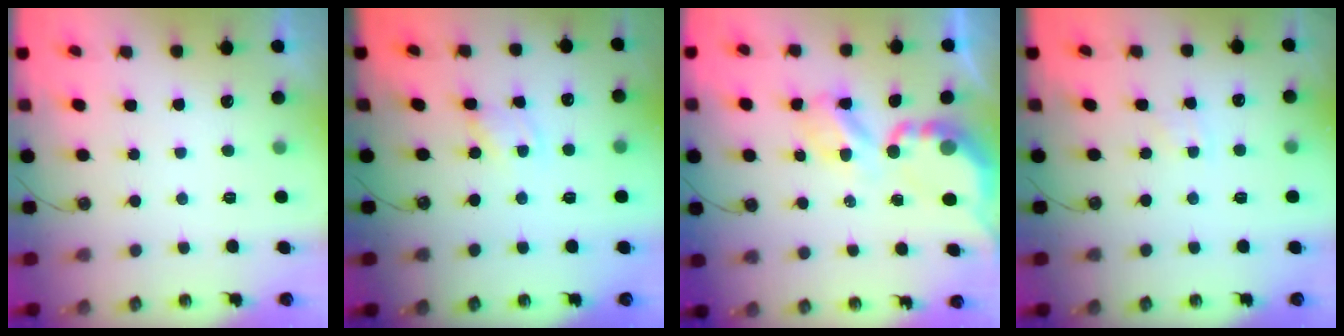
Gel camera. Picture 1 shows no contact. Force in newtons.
{"total": 1.3, "press": 1.3, "slide": 0.2}
{"total": 6.9, "press": 6.8, "slide": 0.5}
{"total": 2.7, "press": 2.7, "slide": 0.4}